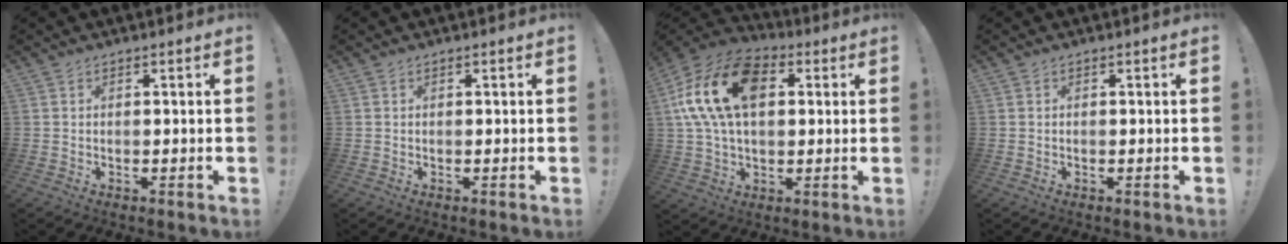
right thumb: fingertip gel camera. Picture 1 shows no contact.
{"total": 0.0}
{"total": 20.7, "force": [5.3, 13.3, 15.1], "torque": [-0.290, 0.006, 0.096]}
{"total": 0.0}